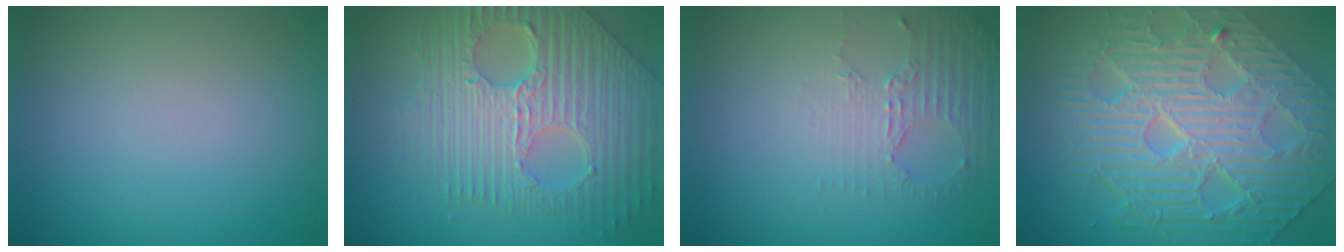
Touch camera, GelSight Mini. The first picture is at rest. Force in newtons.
{"total": 9.4, "press": 6.4, "slide": 7.0}
{"total": 2.5, "press": 1.8, "slide": 1.7}
{"total": 10.8, "press": 7.4, "slide": 7.9}